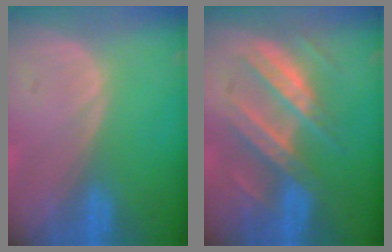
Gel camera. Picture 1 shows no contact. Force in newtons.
{"total": 7.9, "press": 7.9, "slide": 0.4}